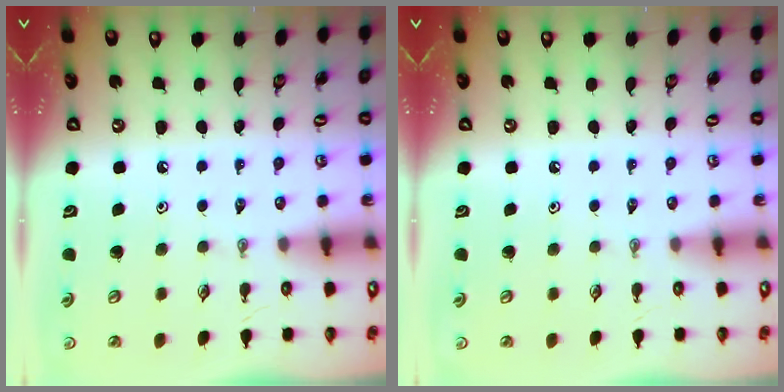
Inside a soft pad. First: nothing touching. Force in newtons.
{"total": 0.0}